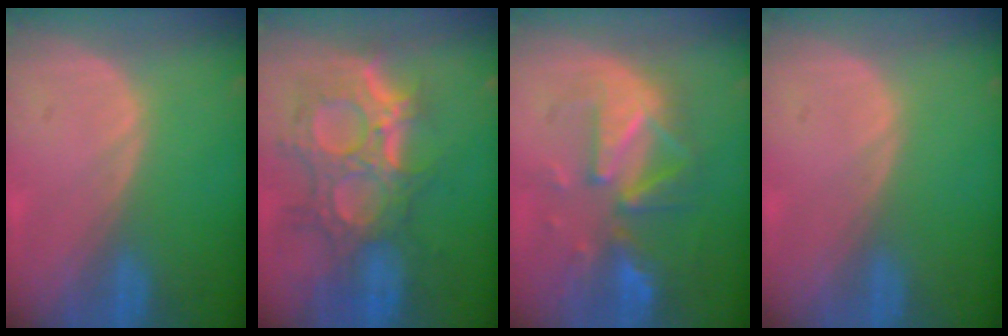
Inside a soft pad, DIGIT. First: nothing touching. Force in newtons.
{"total": 12.0, "press": 10.8, "slide": 5.4}
{"total": 9.8, "press": 8.9, "slide": 4.2}
{"total": 0.0}